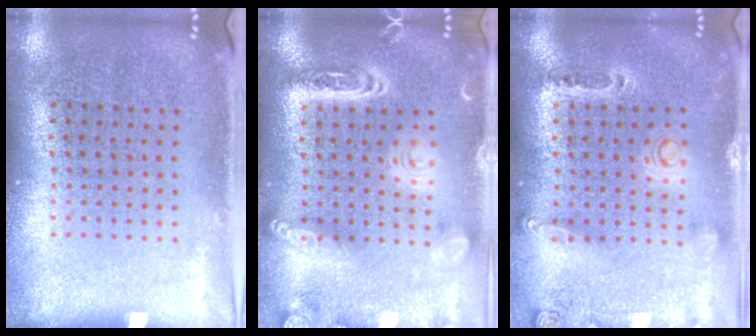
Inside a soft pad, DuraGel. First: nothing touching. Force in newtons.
{"total": 2.7, "press": 2.7, "slide": 0.2}
{"total": 0.6, "press": 0.6, "slide": 0.3}